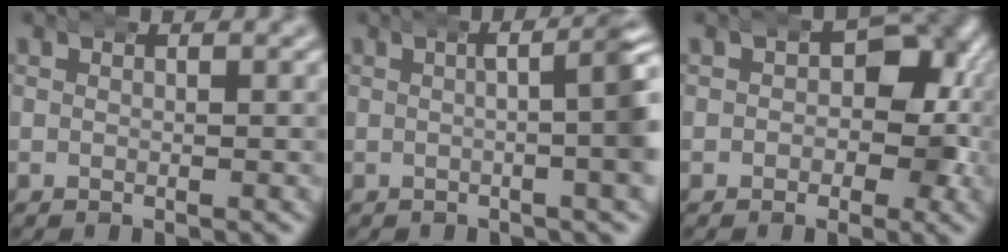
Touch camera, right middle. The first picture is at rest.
{"total": 6.6, "force": [1.0, 1.9, 6.2], "torque": [-0.074, 0.021, 0.005]}
{"total": 6.2, "force": [0.3, 4.5, 4.3], "torque": [-0.038, -0.003, -0.007]}